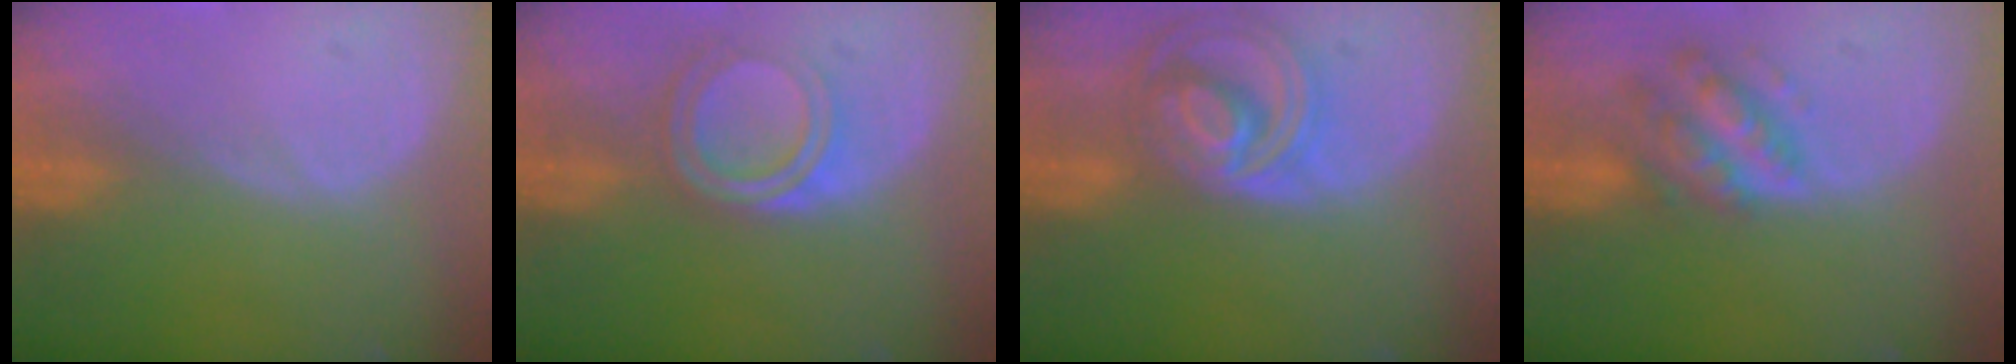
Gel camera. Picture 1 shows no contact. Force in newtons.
{"total": 4.8, "press": 4.7, "slide": 1.1}
{"total": 8.7, "press": 7.5, "slide": 4.4}
{"total": 6.1, "press": 6.1, "slide": 0.4}